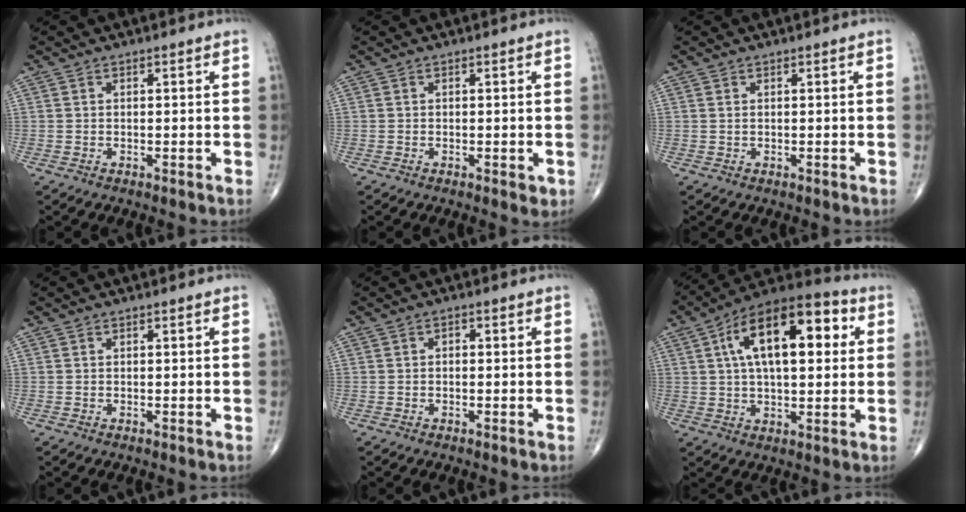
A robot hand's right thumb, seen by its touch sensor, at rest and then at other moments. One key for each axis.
{"total": 1.3, "fx": -0.4, "fy": 0.7, "fz": 1.1, "tx": -0.011, "ty": -0.002, "tz": -0.006}
{"total": 0.0}
{"total": 0.0}
{"total": 1.0, "fx": 0.0, "fy": 0.6, "fz": 0.7, "tx": -0.005, "ty": 0.005, "tz": -0.005}
{"total": 20.0, "fx": 5.1, "fy": 9.4, "fz": 16.9, "tx": -0.249, "ty": 0.022, "tz": 0.070}